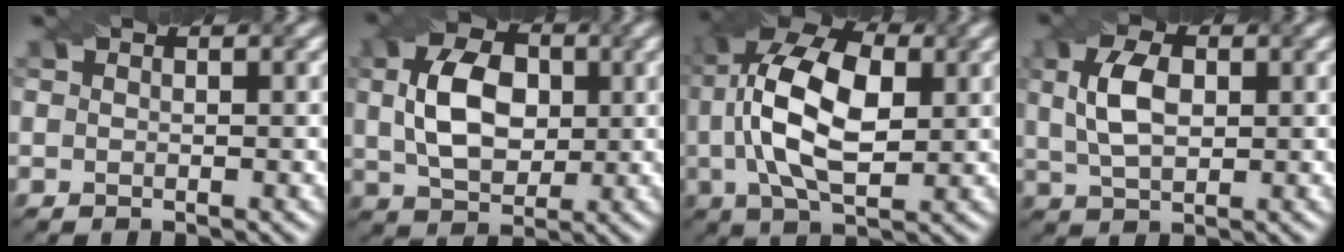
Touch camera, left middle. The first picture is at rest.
{"total": 6.9, "force": [0.8, 4.6, 5.1], "torque": [-0.103, 0.007, 0.014]}
{"total": 11.5, "force": [1.4, 5.8, 9.8], "torque": [-0.196, 0.020, 0.017]}
{"total": 4.8, "force": [0.9, 2.8, 3.8], "torque": [-0.086, 0.006, 0.018]}